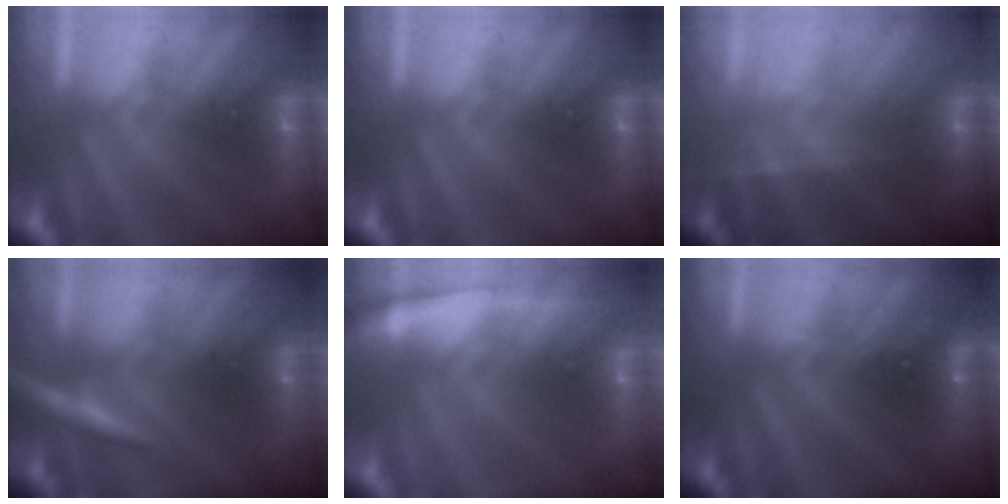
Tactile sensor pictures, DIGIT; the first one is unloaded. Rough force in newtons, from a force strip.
{"total": 0.0}
{"total": 1.7}
{"total": 3.0}
{"total": 1.4}
{"total": 2.4}